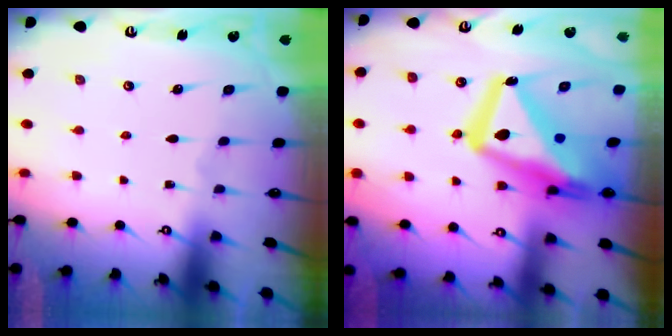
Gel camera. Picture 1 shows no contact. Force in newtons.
{"total": 19.9, "press": 19.8, "slide": 2.0}